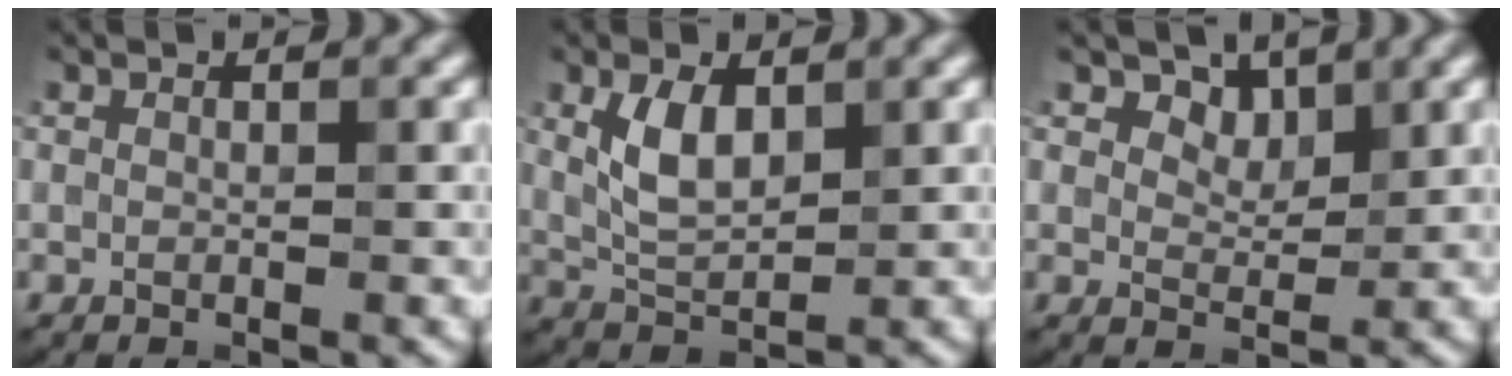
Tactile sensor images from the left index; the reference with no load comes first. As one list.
[{"total": 3.6, "force": [1.0, 1.8, 3.0], "torque": [-0.067, -0.003, 0.022]}, {"total": 3.0, "force": [1.7, 1.9, 1.6], "torque": [-0.034, -0.016, 0.026]}]